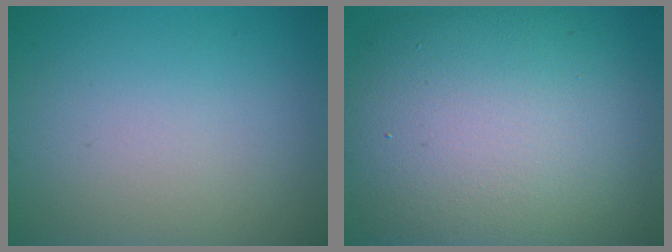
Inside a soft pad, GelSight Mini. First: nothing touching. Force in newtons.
{"total": 13.7, "press": 13.7, "slide": 1.0}